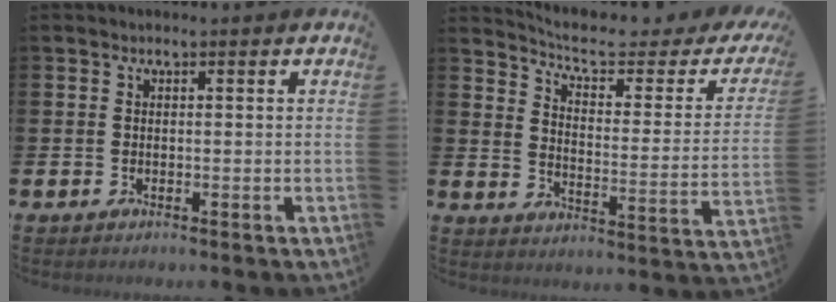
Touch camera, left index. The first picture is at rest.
{"total": 6.3, "force": [5.3, 1.5, 3.1], "torque": [-0.077, -0.038, 0.082]}